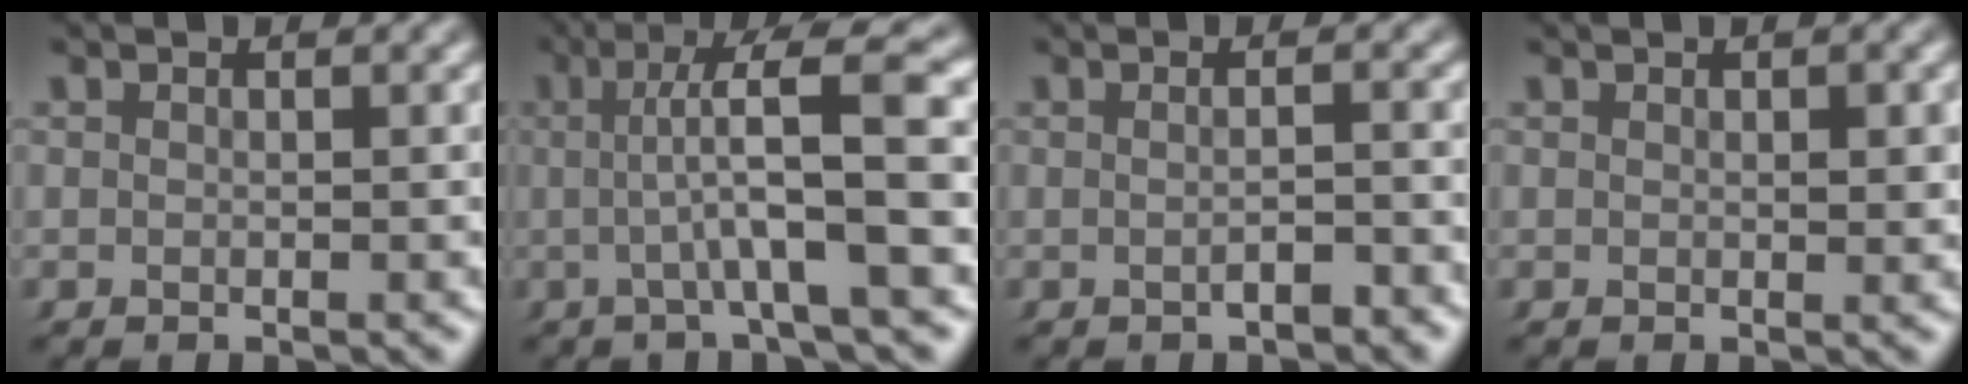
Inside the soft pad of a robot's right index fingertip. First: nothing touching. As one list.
[{"total": 6.6, "force": [1.3, 0.8, 6.5], "torque": [-0.092, 0.020, 0.013]}, {"total": 1.7, "force": [-1.3, 0.2, 1.1], "torque": [-0.015, 0.001, -0.025]}, {"total": 0.7, "force": [0.2, 0.3, 0.6], "torque": [-0.009, -0.009, 0.009]}]